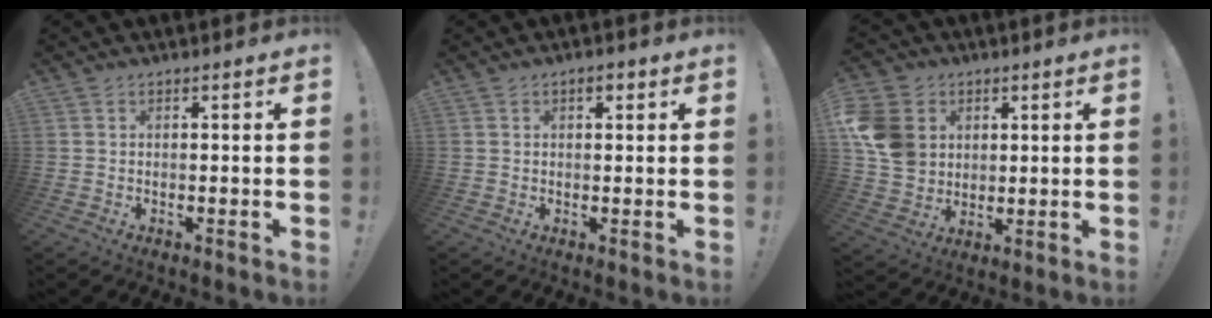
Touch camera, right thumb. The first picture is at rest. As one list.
[{"total": 2.1, "force": [1.1, 1.1, 1.5], "torque": [-0.022, 0.000, 0.016]}, {"total": 12.9, "force": [3.6, 10.9, 6.0], "torque": [-0.114, -0.015, 0.073]}]